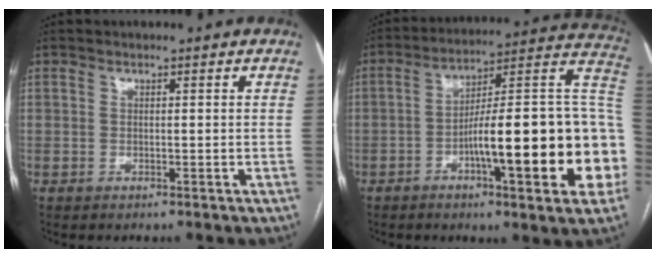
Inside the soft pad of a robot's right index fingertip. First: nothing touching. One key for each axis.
{"total": 24.8, "fx": -5.4, "fy": 3.6, "fz": 23.9, "tx": -0.270, "ty": 0.023, "tz": -0.074}